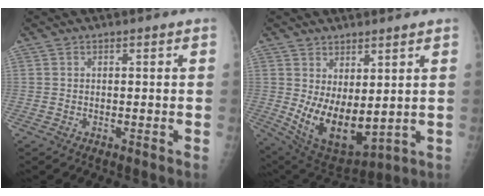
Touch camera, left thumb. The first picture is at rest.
{"total": 11.7, "force": [1.7, 5.6, 10.1], "torque": [-0.160, -0.037, 0.057]}